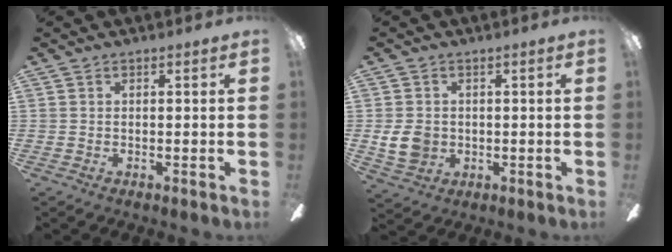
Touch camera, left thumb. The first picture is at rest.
{"total": 6.6, "force": [-0.3, 5.5, 3.7], "torque": [-0.081, 0.001, -0.008]}